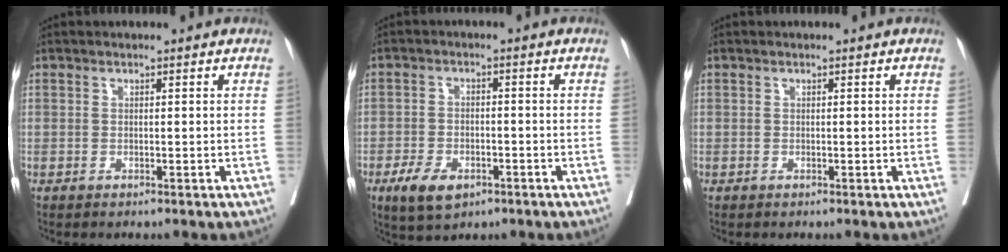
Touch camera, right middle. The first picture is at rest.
{"total": 6.4, "force": [-3.6, 3.4, 4.1], "torque": [-0.078, -0.004, -0.058]}
{"total": 0.0}